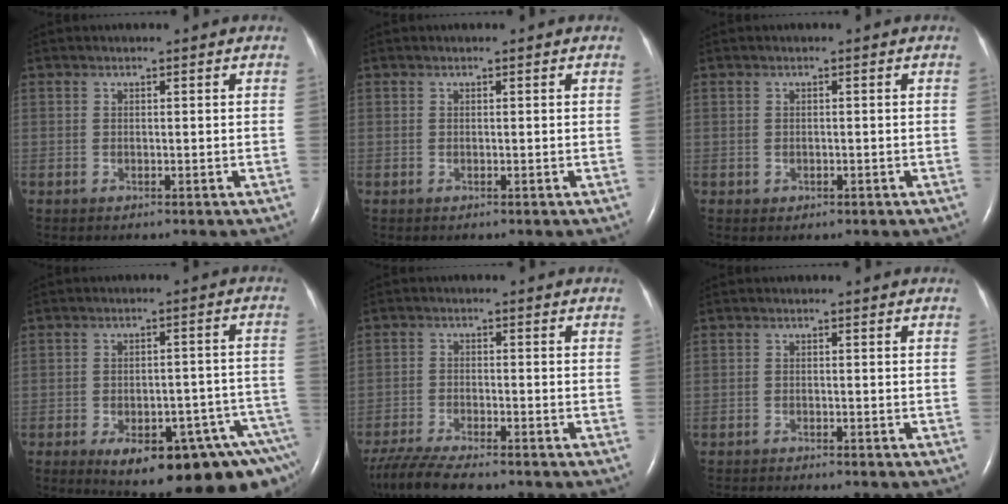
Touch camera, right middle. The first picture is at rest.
{"total": 0.0}
{"total": 0.6, "force": [-0.1, 0.5, 0.2], "torque": [-0.005, 0.001, 0.003]}
{"total": 18.4, "force": [-11.3, 5.6, 13.4], "torque": [-0.097, 0.026, -0.140]}
{"total": 9.1, "force": [-7.7, 1.2, 4.7], "torque": [-0.091, -0.026, -0.131]}
{"total": 5.5, "force": [-5.1, 0.1, 2.1], "torque": [-0.026, -0.012, -0.075]}